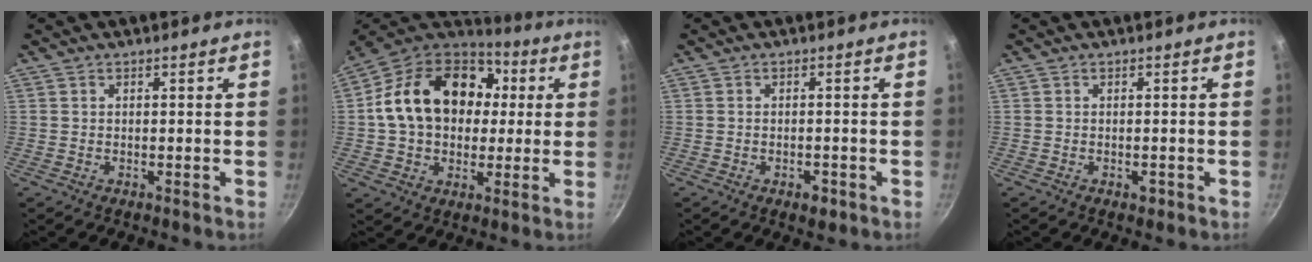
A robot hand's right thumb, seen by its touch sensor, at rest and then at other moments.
{"total": 22.9, "force": [3.5, 16.9, 15.0], "torque": [-0.242, 0.034, 0.055]}
{"total": 2.6, "force": [-1.3, 1.3, 1.8], "torque": [-0.025, 0.008, -0.015]}
{"total": 1.2, "force": [-0.6, 0.7, 0.9], "torque": [-0.014, 0.002, -0.007]}